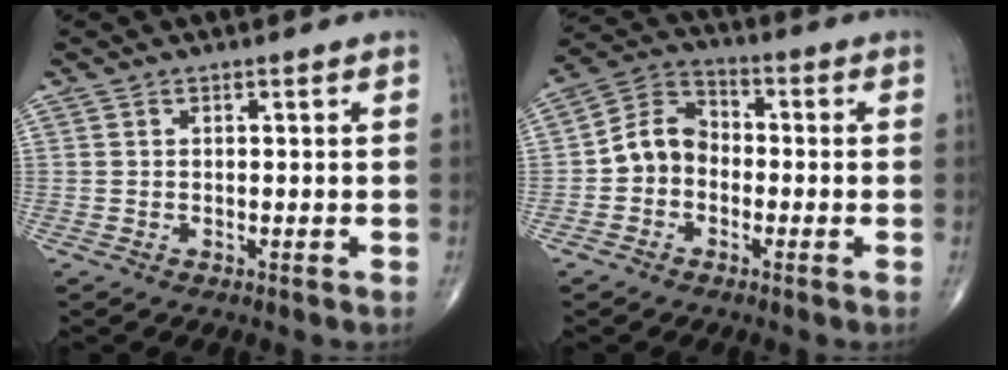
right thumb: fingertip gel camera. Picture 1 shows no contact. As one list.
[{"total": 7.9, "force": [-1.5, 6.5, 4.2], "torque": [-0.054, 0.036, -0.046]}]